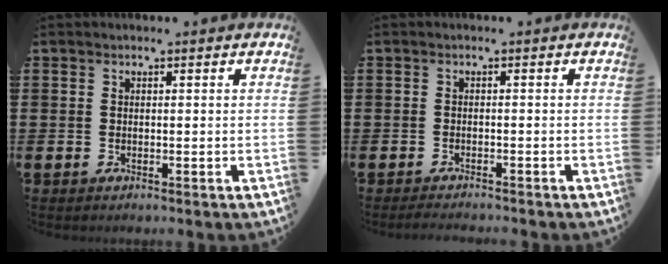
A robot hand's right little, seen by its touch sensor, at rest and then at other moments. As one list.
[{"total": 1.1, "force": [-1.0, -0.1, 0.2], "torque": [-0.004, -0.002, -0.021]}]